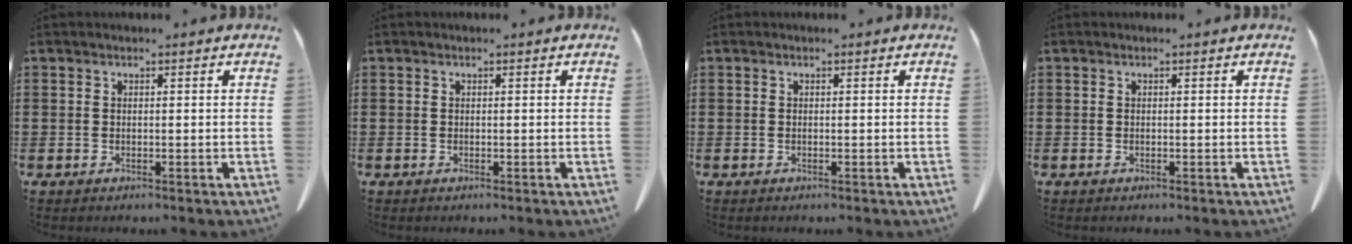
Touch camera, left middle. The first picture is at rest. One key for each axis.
{"total": 0.0}
{"total": 0.0}
{"total": 0.0}